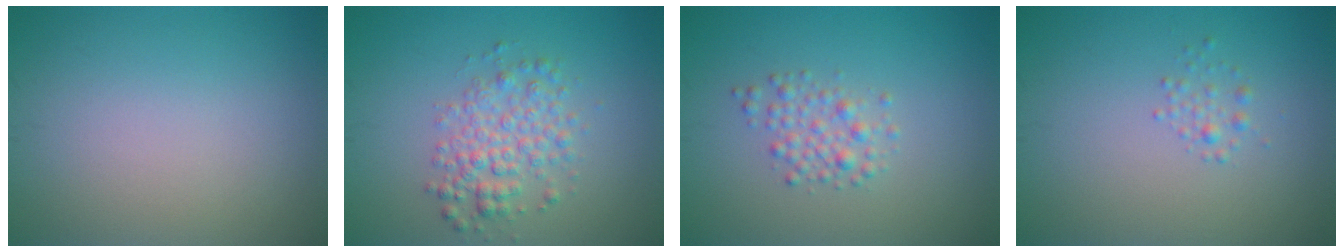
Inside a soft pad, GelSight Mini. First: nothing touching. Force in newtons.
{"total": 3.5, "press": 3.5, "slide": 0.1}
{"total": 2.1, "press": 2.1, "slide": 0.0}
{"total": 1.0, "press": 1.0, "slide": 0.0}